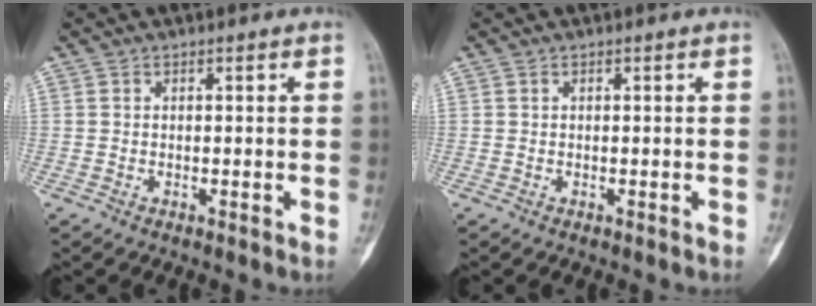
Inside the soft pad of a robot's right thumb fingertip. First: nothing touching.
{"total": 0.0}